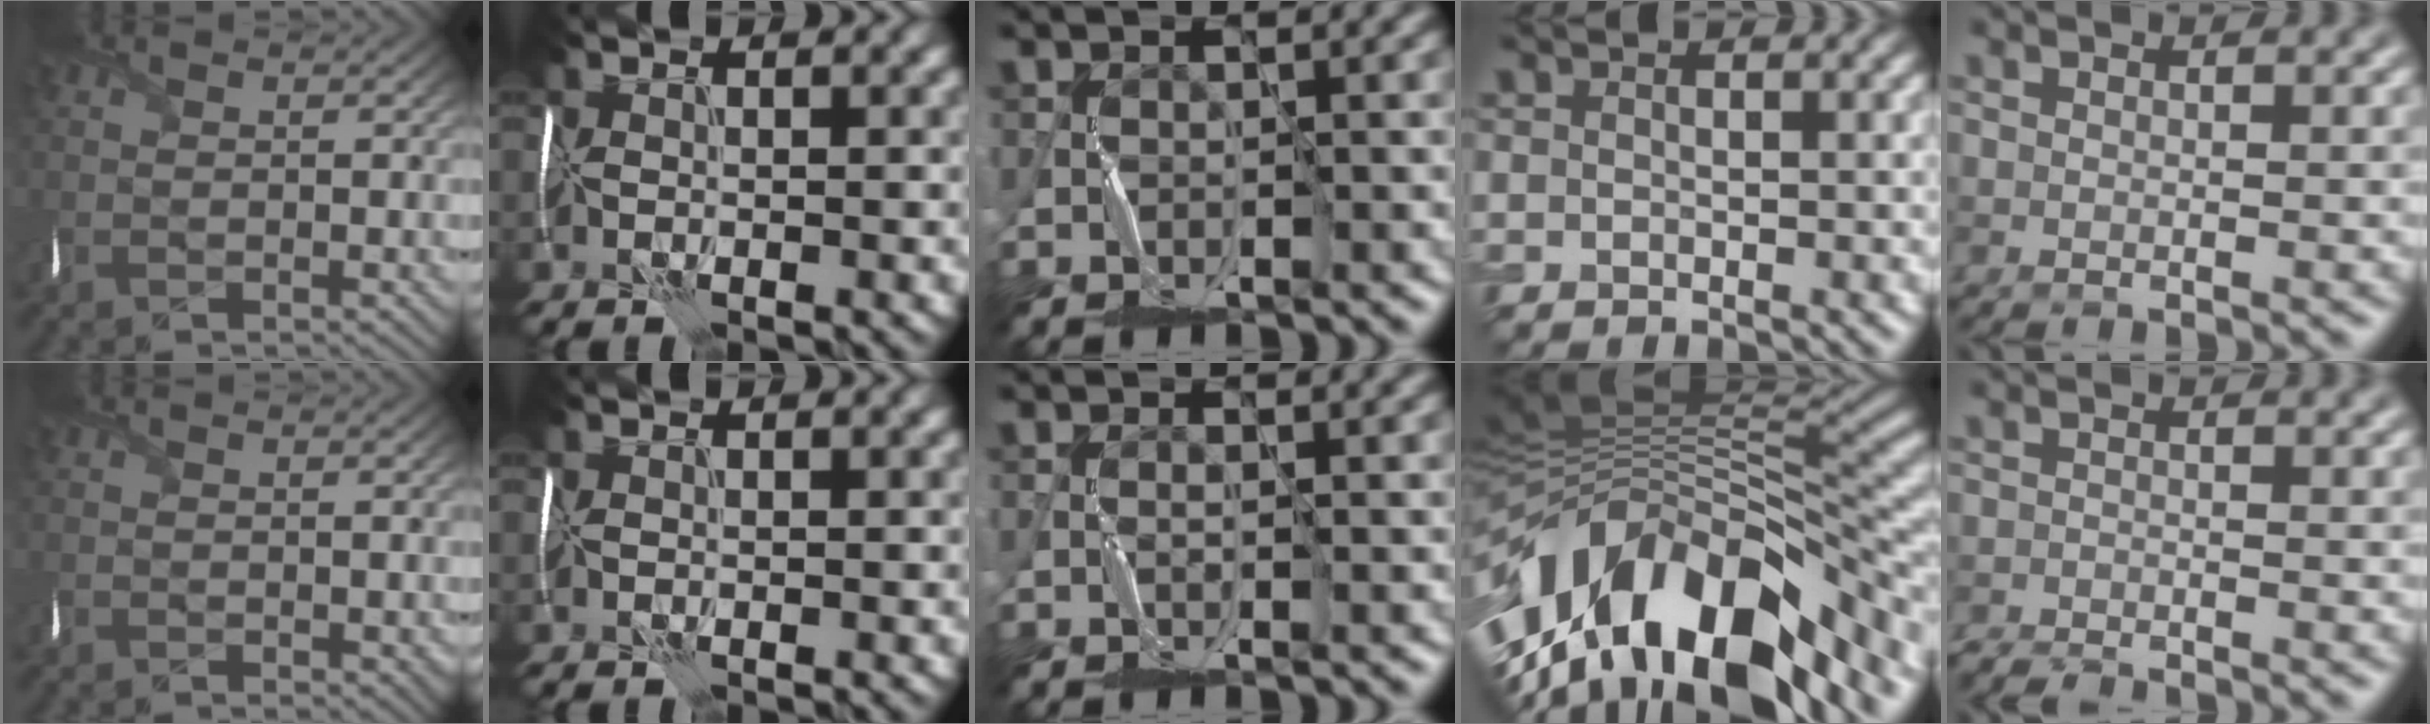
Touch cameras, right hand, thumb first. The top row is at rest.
{"thumb": {"total": 1.1, "force": [0.0, 0.8, 0.8], "torque": [-0.015, -0.004, 0.002]}, "middle": {"total": 0.5, "force": [0.0, -0.4, -0.3], "torque": [0.001, 0.002, -0.002]}, "ring": {"total": 17.2, "force": [-7.3, 8.1, 13.3], "torque": [-0.226, -0.002, -0.119]}, "little": {"total": 1.9, "force": [-1.8, 0.0, 0.4], "torque": [-0.009, -0.005, -0.036]}}